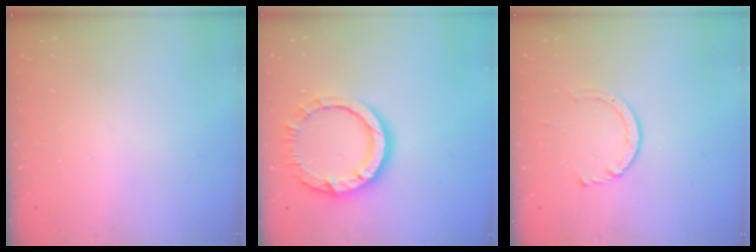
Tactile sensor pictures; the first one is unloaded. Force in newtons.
{"total": 11.6, "press": 11.6, "slide": 0.8}
{"total": 3.3, "press": 3.3, "slide": 0.4}